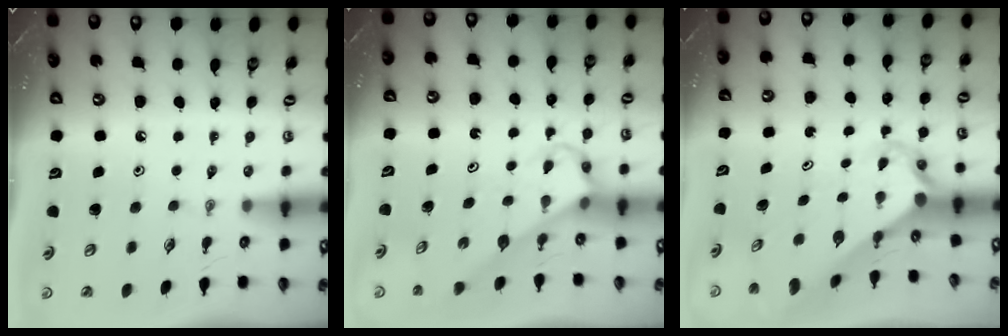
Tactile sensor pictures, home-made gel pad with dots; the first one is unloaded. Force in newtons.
{"total": 3.8, "press": 3.8, "slide": 0.1}
{"total": 2.7, "press": 2.7, "slide": 0.2}